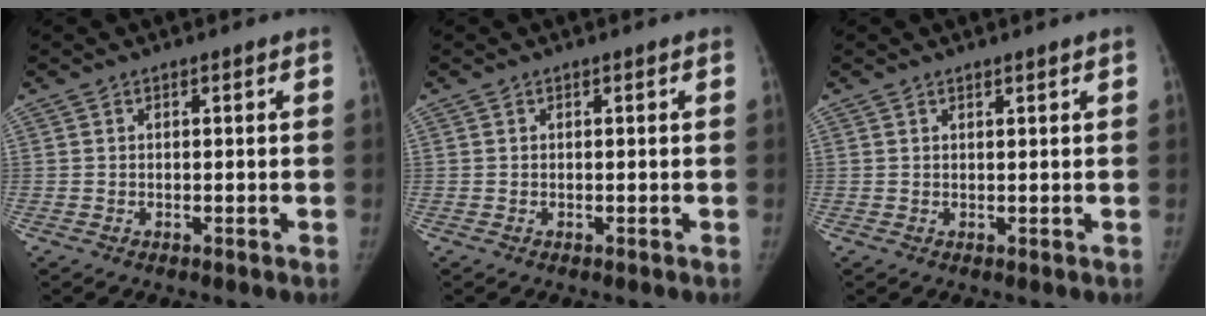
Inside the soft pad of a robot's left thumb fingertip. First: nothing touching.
{"total": 0.0}
{"total": 0.5, "force": [0.5, -0.1, 0.2], "torque": [-0.005, -0.004, 0.010]}